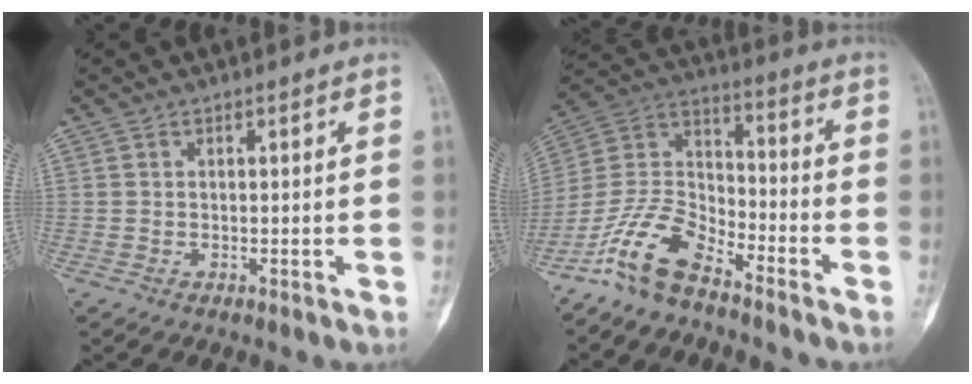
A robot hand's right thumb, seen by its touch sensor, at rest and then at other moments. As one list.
[{"total": 12.7, "force": [-9.4, 5.0, 6.8], "torque": [-0.133, 0.074, -0.191]}]